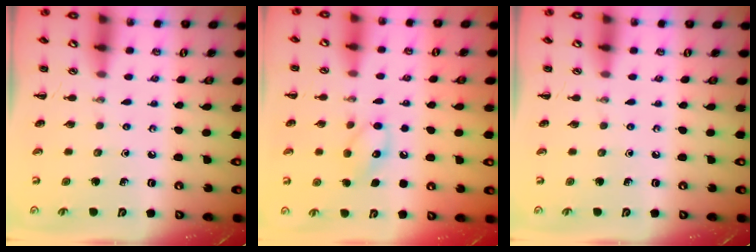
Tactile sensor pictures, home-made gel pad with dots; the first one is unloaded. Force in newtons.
{"total": 9.4, "press": 9.3, "slide": 1.1}
{"total": 0.0}